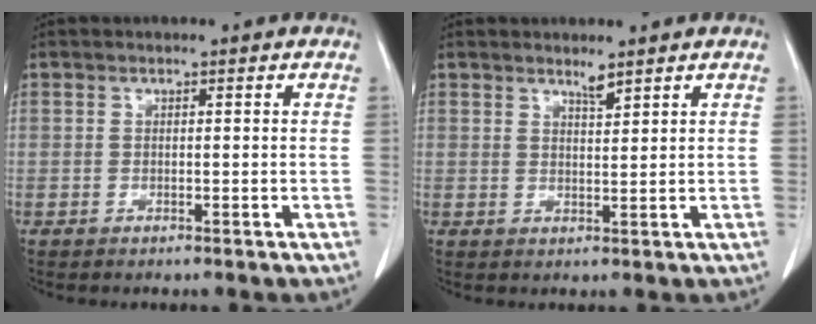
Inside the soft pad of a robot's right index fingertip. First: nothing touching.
{"total": 1.7, "force": [1.5, 0.0, 0.8], "torque": [-0.016, -0.005, 0.030]}